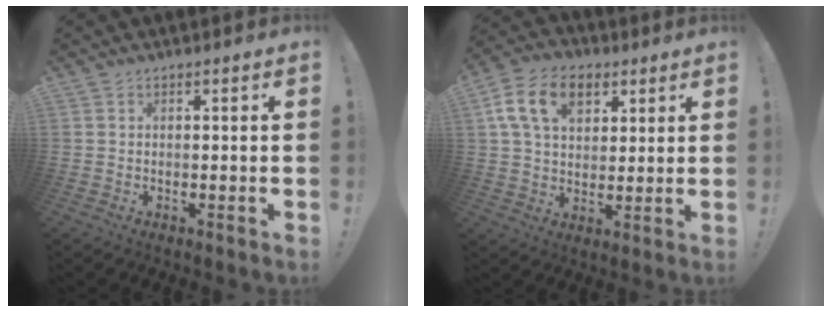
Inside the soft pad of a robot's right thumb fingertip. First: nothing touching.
{"total": 14.5, "force": [6.1, 9.9, 8.7], "torque": [-0.137, -0.008, 0.115]}